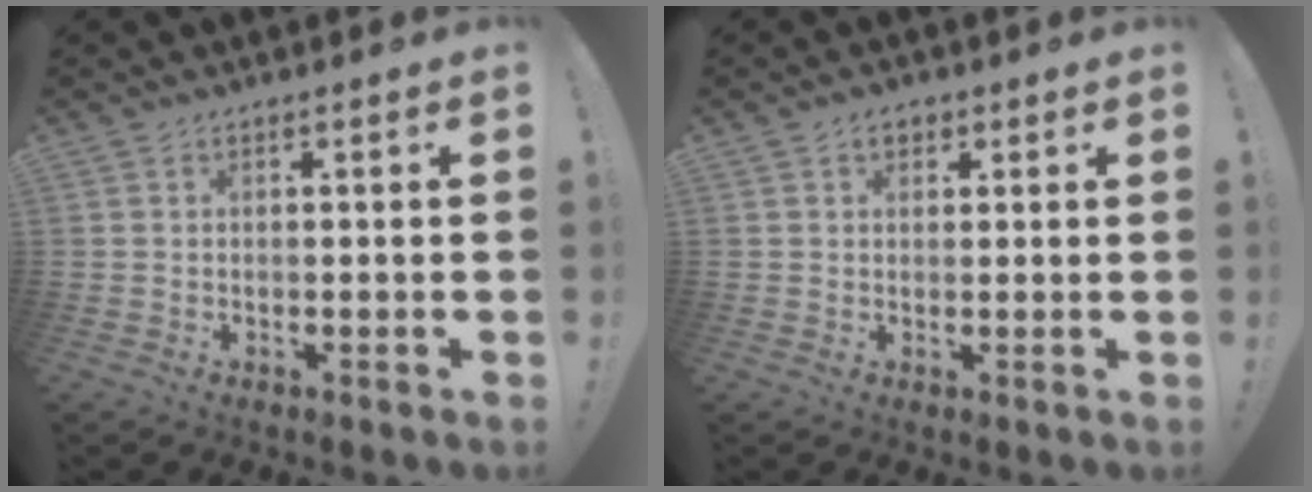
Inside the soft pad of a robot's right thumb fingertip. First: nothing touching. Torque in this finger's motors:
{"motor_torque": [0.02, 0.32, 0.16, -0.01, 0.00]}